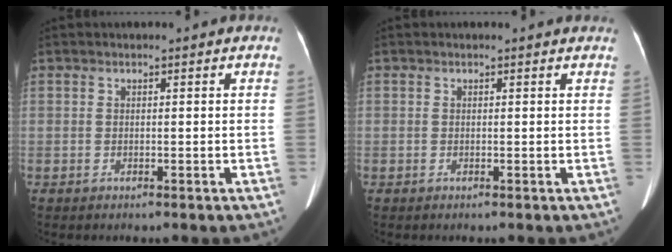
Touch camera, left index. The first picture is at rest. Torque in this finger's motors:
{"motor_torque": [-0.03, -0.24, -0.15, -0.07]}